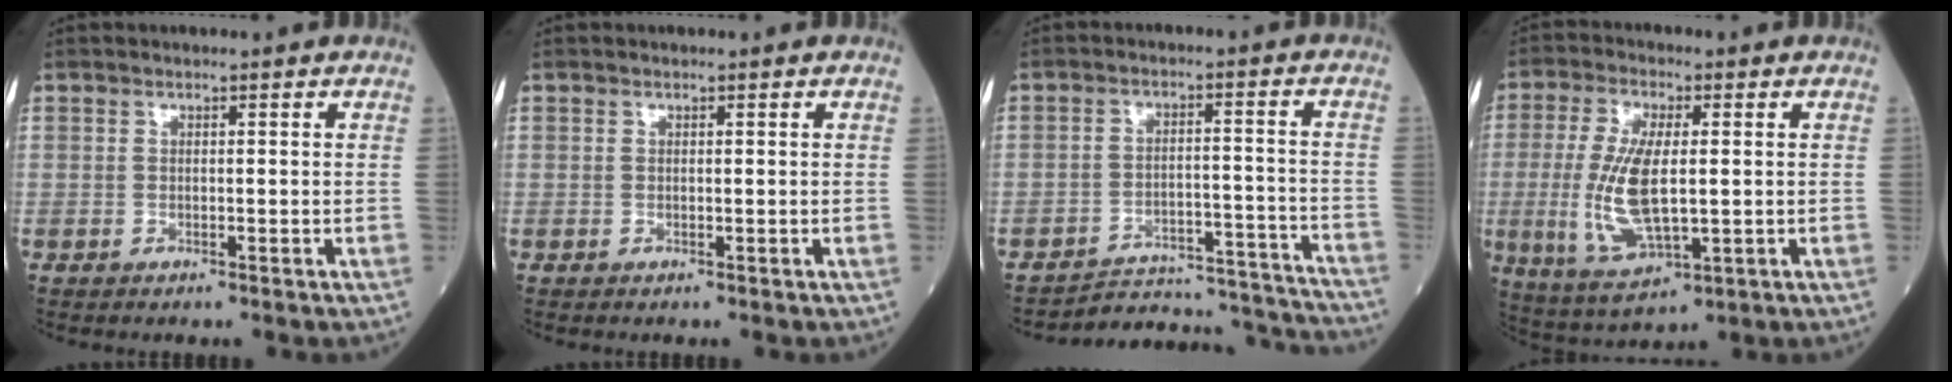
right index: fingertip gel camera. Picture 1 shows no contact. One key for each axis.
{"total": 0.0}
{"total": 15.4, "fx": -15.3, "fy": 0.9, "fz": 0.4, "tx": 0.018, "ty": 0.034, "tz": -0.201}
{"total": 11.8, "fx": -0.7, "fy": 3.9, "fz": 11.2, "tx": -0.245, "ty": -0.012, "tz": -0.005}